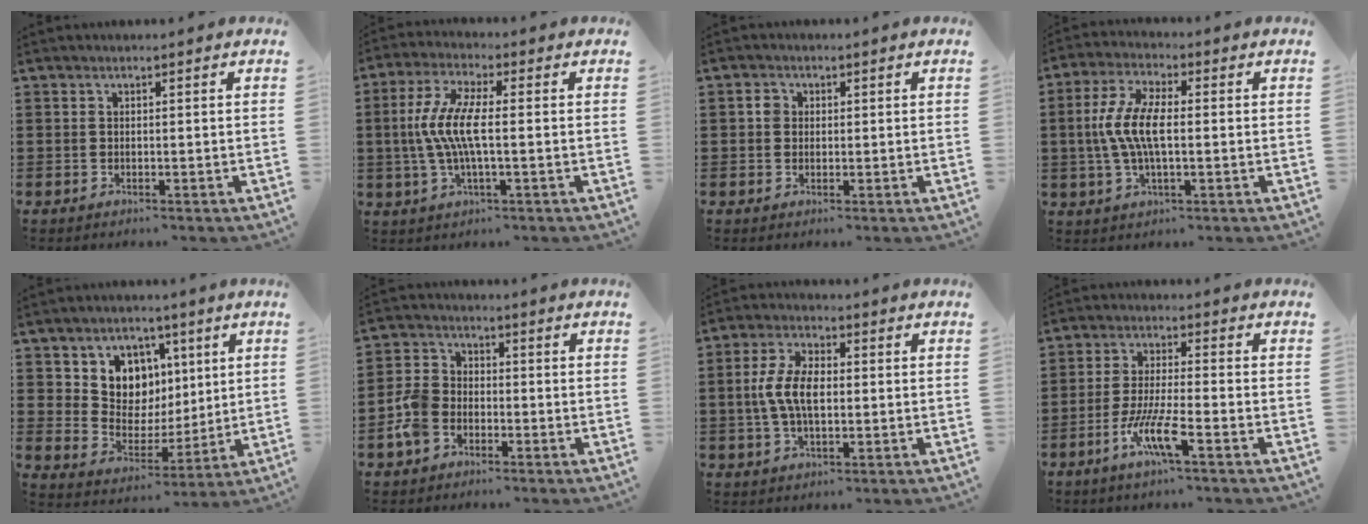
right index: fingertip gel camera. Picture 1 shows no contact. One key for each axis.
{"total": 7.8, "fx": -0.8, "fy": 1.6, "fz": 7.6, "tx": -0.176, "ty": -0.018, "tz": -0.026}
{"total": 1.4, "fx": 0.3, "fy": 1.3, "fz": 0.5, "tx": -0.013, "ty": 0.008, "tz": 0.005}
{"total": 7.8, "fx": -0.5, "fy": 2.8, "fz": 7.3, "tx": -0.170, "ty": -0.008, "tz": -0.020}
{"total": 7.4, "fx": 3.3, "fy": 6.5, "fz": 1.1, "tx": -0.055, "ty": -0.033, "tz": 0.060}
{"total": 5.5, "fx": -2.8, "fy": 3.8, "fz": 2.9, "tx": -0.089, "ty": 0.004, "tz": -0.062}
{"total": 6.8, "fx": -0.3, "fy": 3.4, "fz": 5.8, "tx": -0.143, "ty": -0.002, "tz": -0.016}
{"total": 7.5, "fx": -4.0, "fy": 0.7, "fz": 6.2, "tx": -0.139, "ty": -0.015, "tz": -0.080}